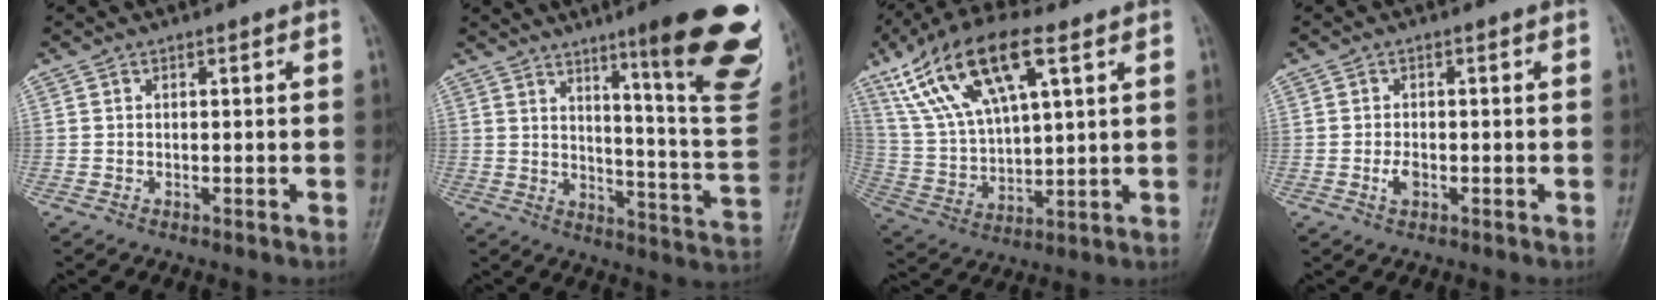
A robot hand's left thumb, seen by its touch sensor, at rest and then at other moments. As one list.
[{"total": 23.5, "force": [13.0, 3.3, 19.4], "torque": [-0.218, -0.070, 0.180]}, {"total": 18.5, "force": [9.1, 7.3, 14.3], "torque": [-0.267, -0.005, 0.173]}, {"total": 2.3, "force": [-0.7, 1.4, 1.7], "torque": [-0.030, 0.002, -0.014]}]